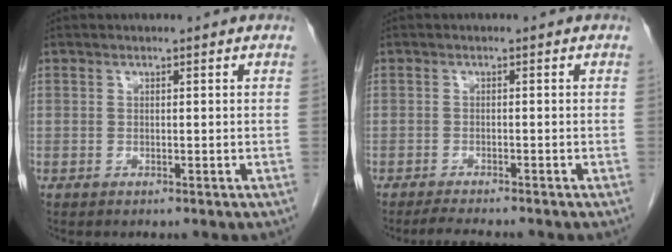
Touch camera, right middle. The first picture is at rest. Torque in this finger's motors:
{"motor_torque": [0.03, -0.03, 0.00, 0.00]}